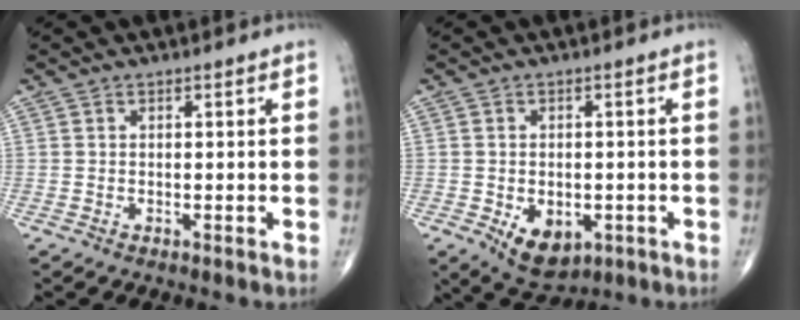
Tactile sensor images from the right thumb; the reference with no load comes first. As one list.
[{"total": 8.0, "force": [-2.6, 5.2, 5.6], "torque": [-0.070, 0.000, -0.026]}]